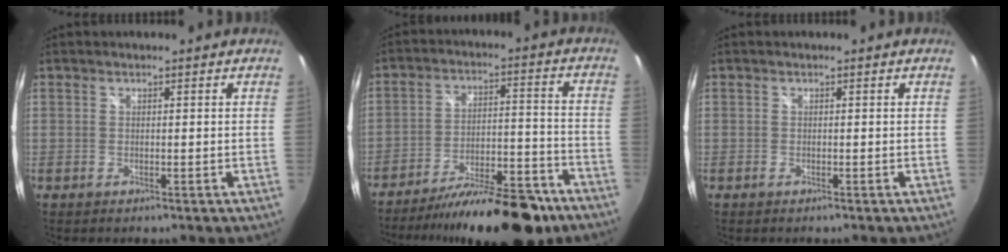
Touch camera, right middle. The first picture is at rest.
{"total": 18.3, "force": [-14.7, 4.8, 9.7], "torque": [-0.156, -0.011, -0.212]}
{"total": 0.0}